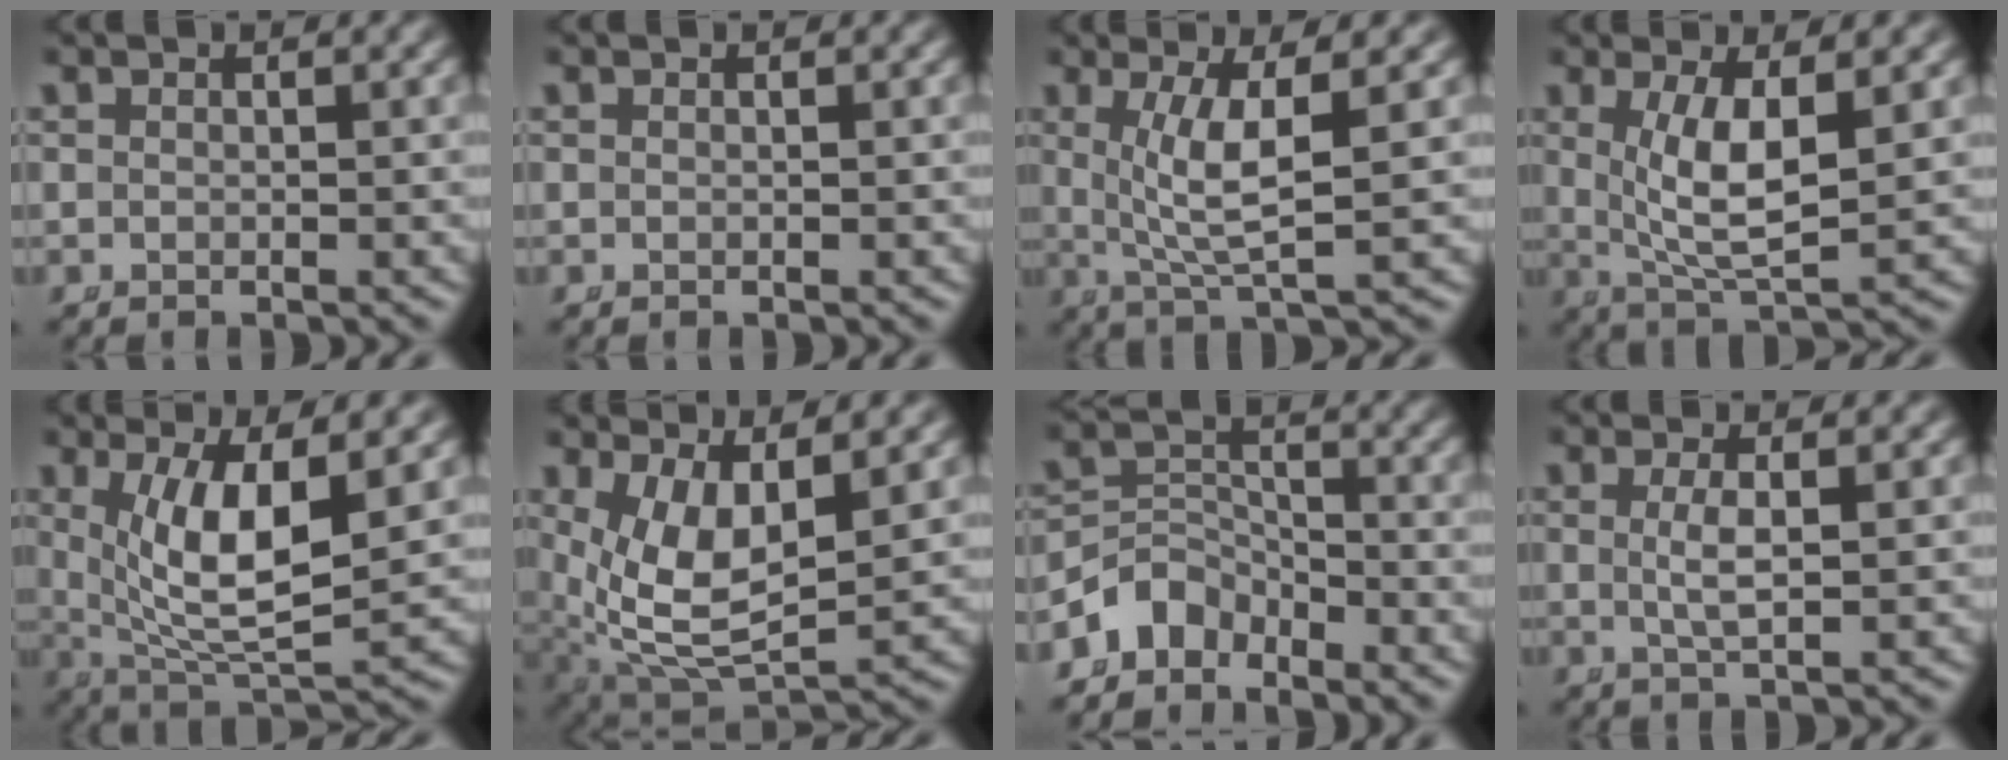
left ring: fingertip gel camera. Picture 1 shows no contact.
{"total": 0.0}
{"total": 5.3, "force": [1.0, 1.2, 5.1], "torque": [-0.093, -0.011, 0.029]}
{"total": 6.1, "force": [0.9, 2.4, 5.5], "torque": [-0.105, -0.019, 0.032]}
{"total": 8.4, "force": [1.3, 4.1, 7.2], "torque": [-0.142, -0.025, 0.041]}
{"total": 9.9, "force": [0.3, 6.8, 7.1], "torque": [-0.167, -0.056, 0.033]}
{"total": 5.9, "force": [-3.1, 4.5, 2.3], "torque": [-0.051, -0.021, -0.053]}
{"total": 2.2, "force": [0.2, 0.0, 2.1], "torque": [-0.050, -0.012, 0.012]}